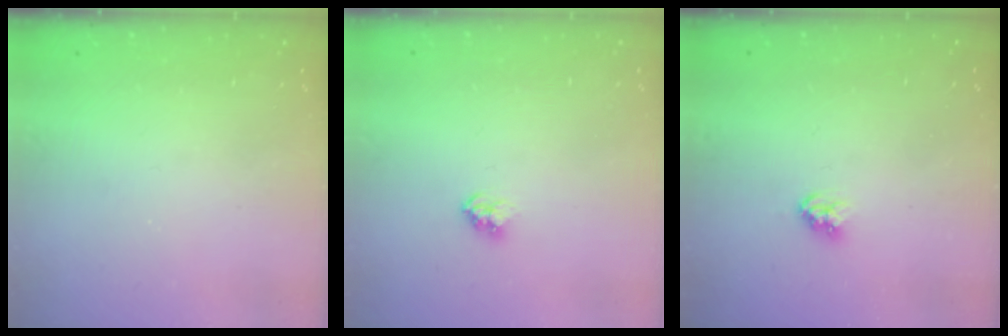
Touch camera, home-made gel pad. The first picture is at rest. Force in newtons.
{"total": 2.3, "press": 2.3, "slide": 0.3}
{"total": 3.2, "press": 3.1, "slide": 0.4}